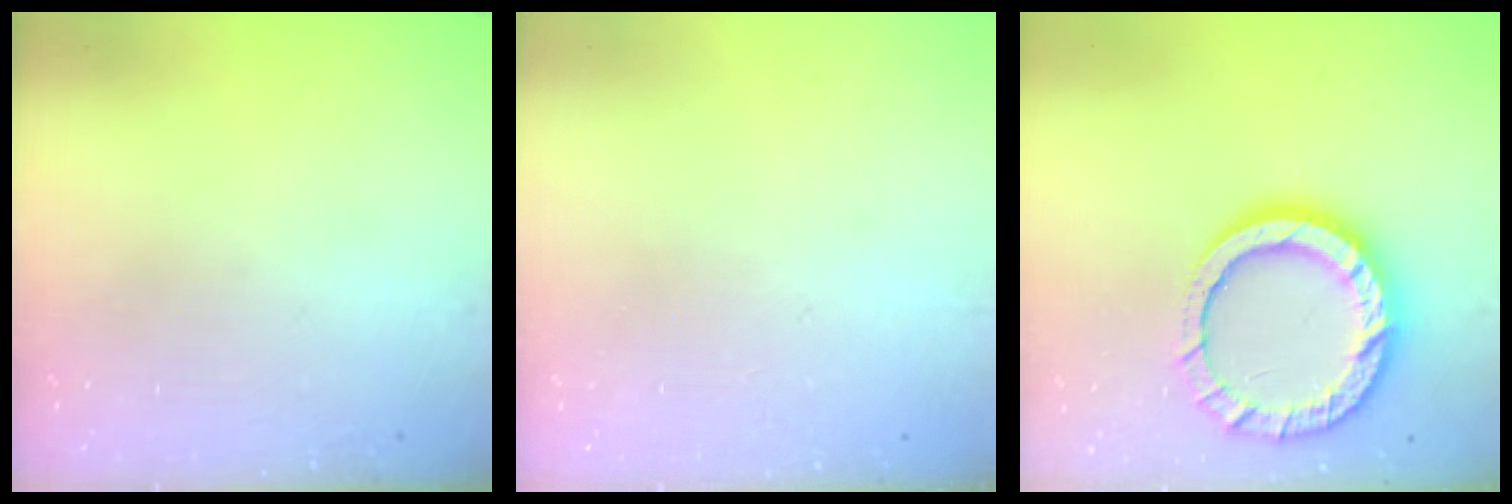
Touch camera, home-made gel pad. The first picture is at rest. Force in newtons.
{"total": 2.6, "press": 2.6, "slide": 0.2}
{"total": 14.6, "press": 14.5, "slide": 1.3}